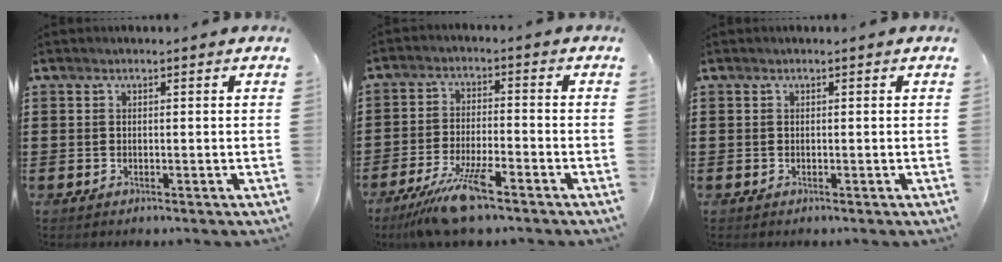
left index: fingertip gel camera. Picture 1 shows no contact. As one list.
[{"total": 8.2, "force": [-6.1, 1.1, 5.4], "torque": [-0.117, -0.011, -0.116]}, {"total": 0.0}]